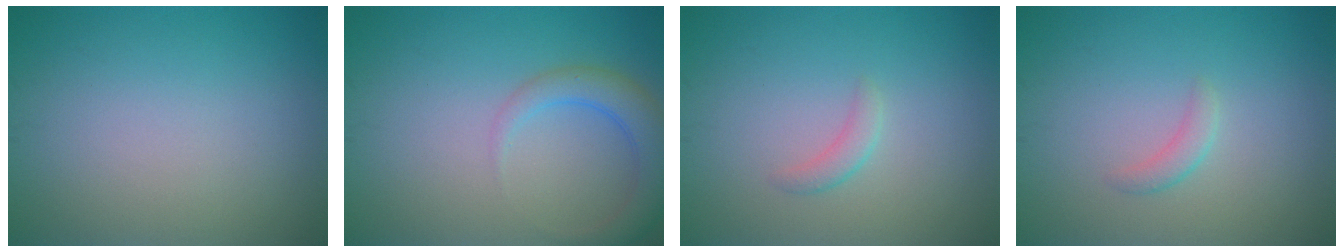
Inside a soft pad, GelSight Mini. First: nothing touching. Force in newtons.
{"total": 3.4, "press": 3.4, "slide": 0.3}
{"total": 1.2, "press": 1.2, "slide": 0.1}
{"total": 1.2, "press": 1.2, "slide": 0.1}